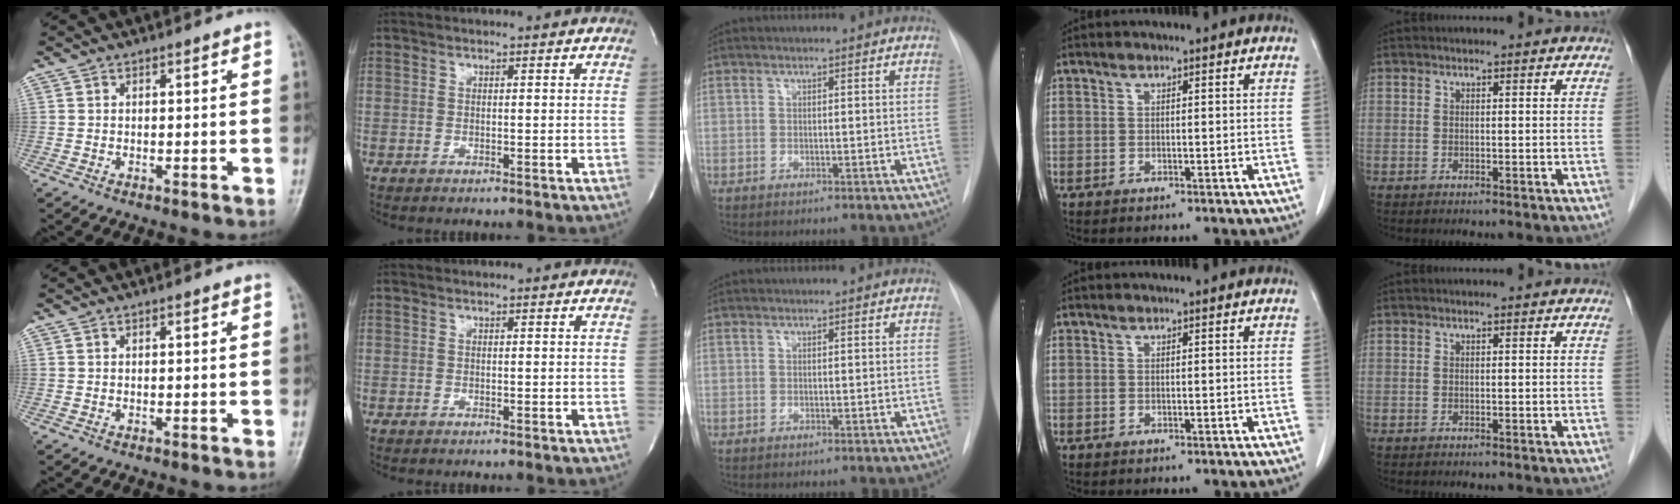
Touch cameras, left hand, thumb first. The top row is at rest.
{}